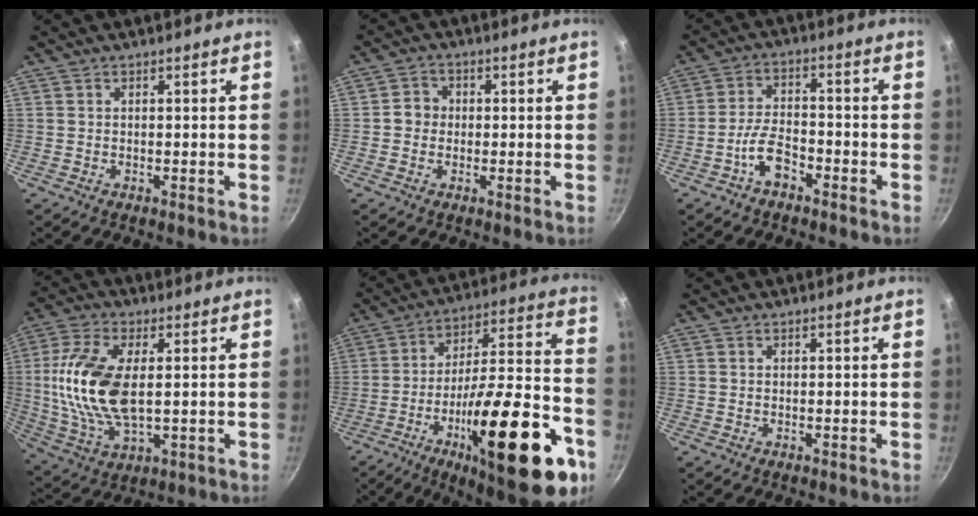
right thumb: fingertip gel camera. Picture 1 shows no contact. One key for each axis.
{"total": 3.6, "fx": -0.2, "fy": 3.3, "fz": 1.3, "tx": -0.001, "ty": 0.009, "tz": -0.012}
{"total": 6.2, "fx": -3.6, "fy": 3.0, "fz": 4.0, "tx": -0.067, "ty": 0.037, "tz": -0.070}
{"total": 16.1, "fx": 1.4, "fy": 8.2, "fz": 13.9, "tx": -0.274, "ty": 0.000, "tz": 0.028}
{"total": 31.3, "fx": -13.2, "fy": 9.5, "fz": 26.8, "tx": -0.357, "ty": 0.057, "tz": -0.205}
{"total": 0.0}